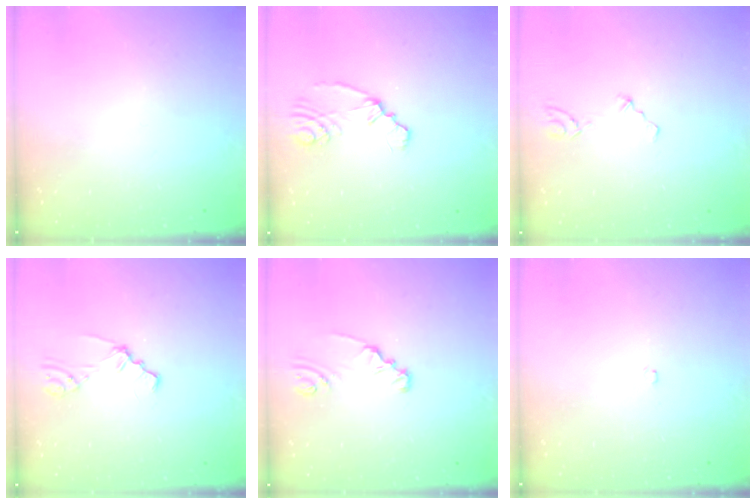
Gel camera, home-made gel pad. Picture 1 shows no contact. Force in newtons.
{"total": 2.5, "press": 2.3, "slide": 0.9}
{"total": 2.7, "press": 2.5, "slide": 1.2}
{"total": 0.9, "press": 0.8, "slide": 0.3}
{"total": 2.1, "press": 2.1, "slide": 0.2}
{"total": 2.1, "press": 2.1, "slide": 0.4}